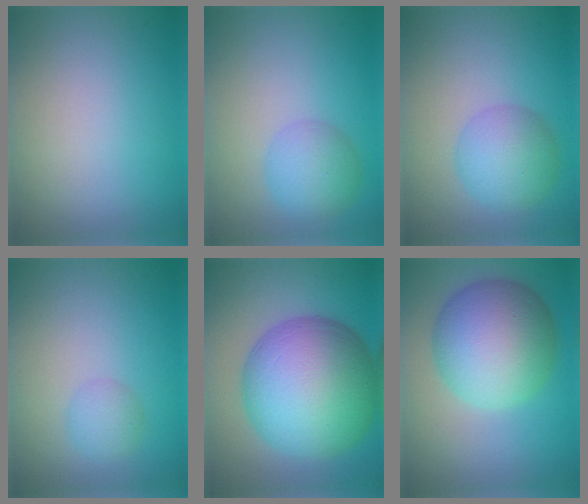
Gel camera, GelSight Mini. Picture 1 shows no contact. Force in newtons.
{"total": 3.4, "press": 3.4, "slide": 0.0}
{"total": 4.5, "press": 4.5, "slide": 0.1}
{"total": 1.6, "press": 1.6, "slide": 0.1}
{"total": 15.2, "press": 15.2, "slide": 0.1}
{"total": 9.9, "press": 9.9, "slide": 0.3}